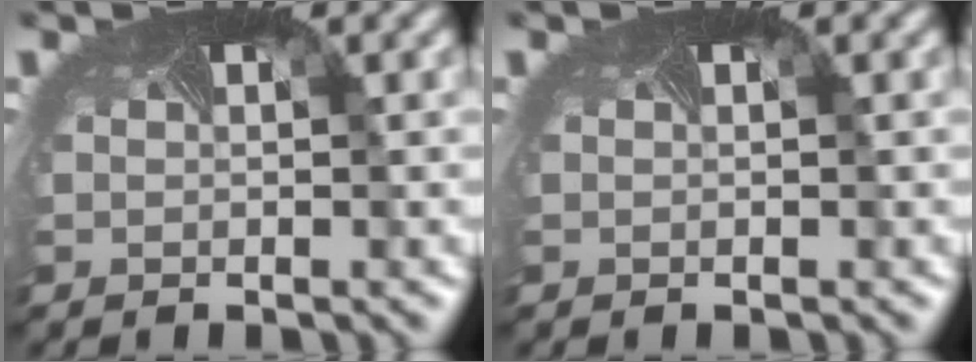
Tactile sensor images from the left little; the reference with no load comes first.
{"total": 0.0}